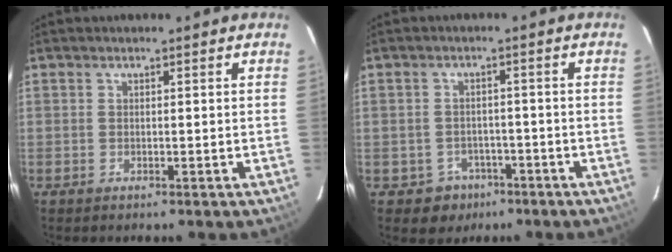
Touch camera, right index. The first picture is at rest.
{"total": 4.9, "force": [-2.6, 4.2, 0.3], "torque": [-0.019, 0.021, -0.027]}